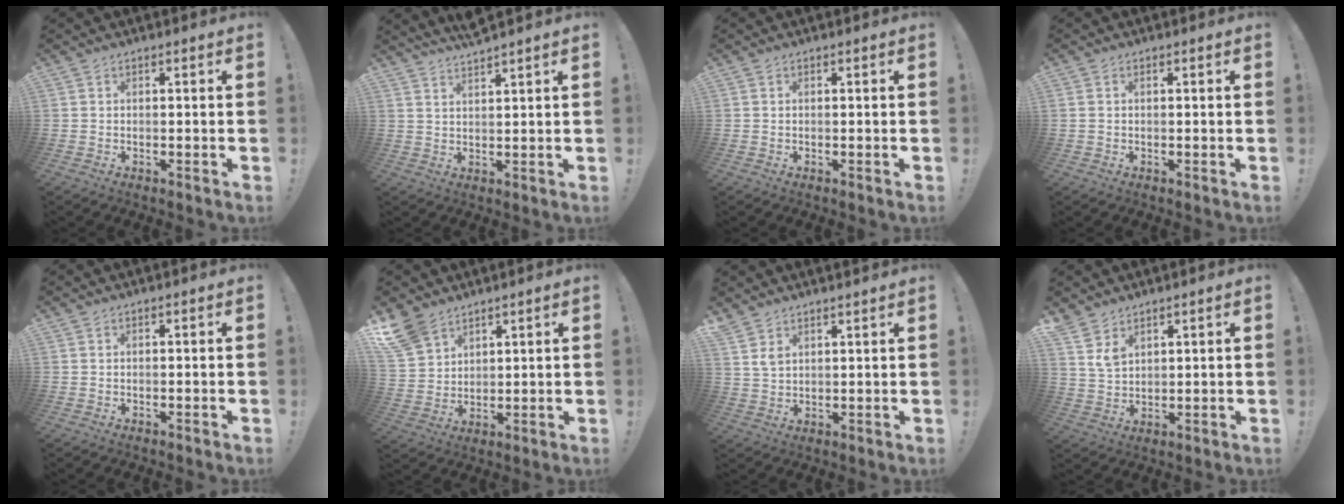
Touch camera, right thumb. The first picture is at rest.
{"total": 4.0, "force": [3.7, -0.4, 1.4], "torque": [-0.028, -0.024, 0.065]}
{"total": 0.0}
{"total": 0.6, "force": [0.3, 0.4, 0.4], "torque": [-0.012, 0.002, 0.007]}
{"total": 0.0}
{"total": 9.7, "force": [7.2, 5.6, 3.3], "torque": [-0.075, -0.043, 0.147]}
{"total": 4.5, "force": [3.7, 1.7, 1.9], "torque": [-0.032, -0.022, 0.070]}
{"total": 5.8, "force": [4.4, 3.0, 2.4], "torque": [-0.045, -0.026, 0.085]}